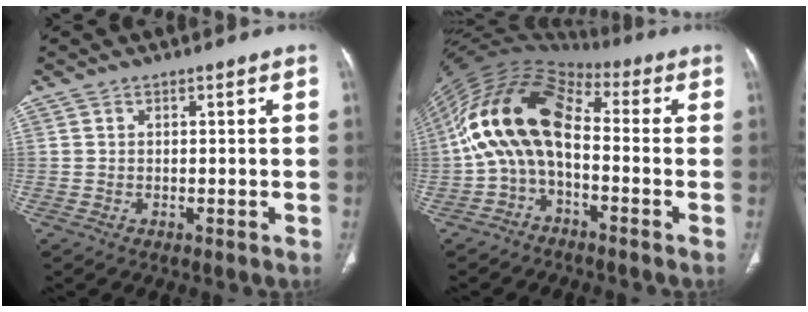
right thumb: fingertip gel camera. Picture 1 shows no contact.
{"total": 15.0, "force": [-1.3, 8.6, 12.3], "torque": [-0.228, 0.062, -0.040]}